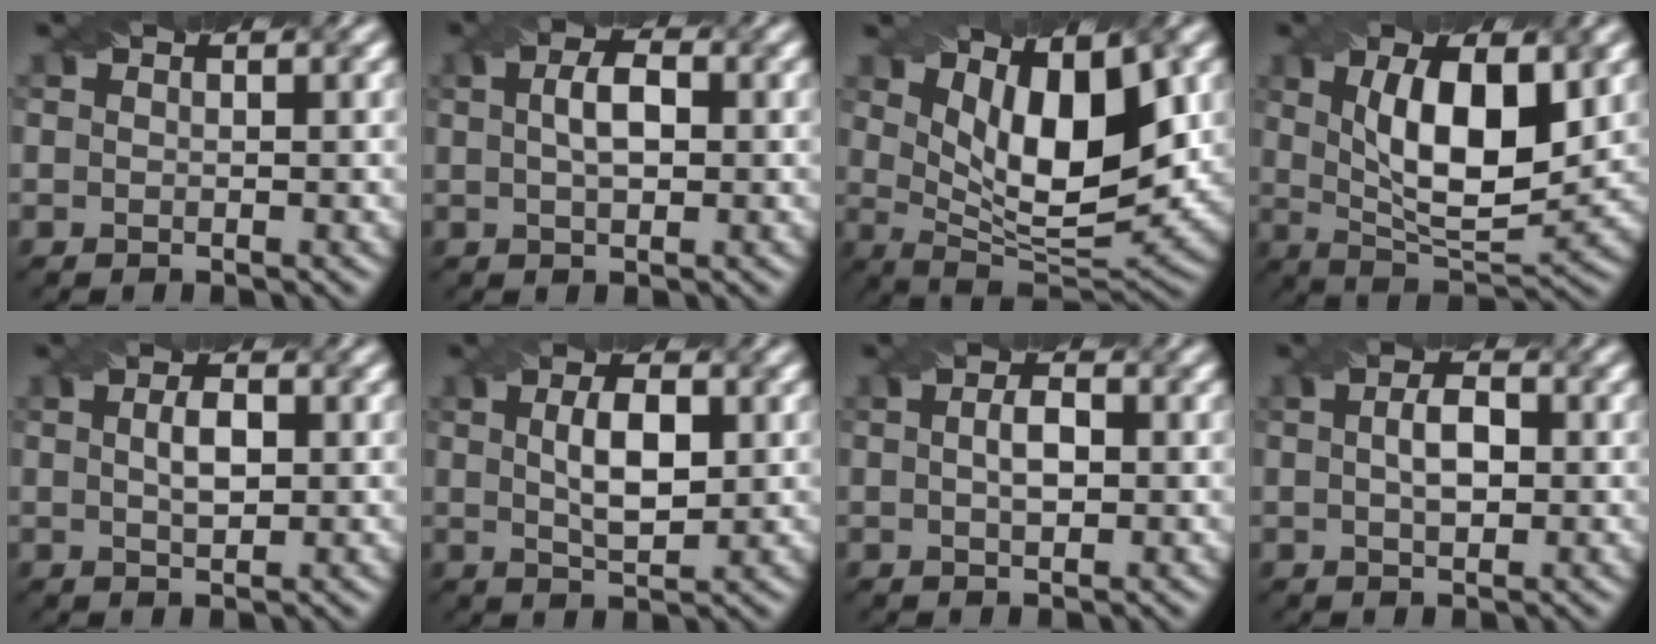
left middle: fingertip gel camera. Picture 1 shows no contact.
{"total": 3.2, "force": [0.4, 1.6, 2.7], "torque": [-0.056, 0.007, 0.007]}
{"total": 9.8, "force": [2.9, 4.0, 8.4], "torque": [-0.131, -0.010, 0.050]}
{"total": 9.9, "force": [2.0, 3.9, 8.9], "torque": [-0.150, -0.002, 0.038]}
{"total": 2.4, "force": [0.2, 1.2, 2.1], "torque": [-0.045, 0.004, 0.007]}
{"total": 4.1, "force": [0.6, 1.7, 3.7], "torque": [-0.073, 0.002, 0.014]}
{"total": 2.2, "force": [-0.1, 1.1, 1.9], "torque": [-0.041, 0.006, 0.000]}
{"total": 3.0, "force": [0.1, 1.6, 2.5], "torque": [-0.053, 0.006, 0.002]}